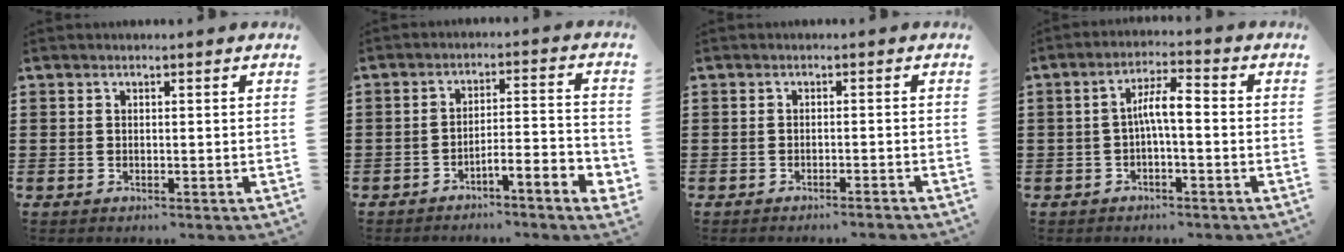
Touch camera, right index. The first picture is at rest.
{"total": 4.7, "force": [-4.0, -0.1, 2.4], "torque": [-0.041, -0.007, -0.079]}
{"total": 1.3, "force": [-1.1, -0.5, 0.5], "torque": [-0.008, -0.002, -0.021]}
{"total": 4.3, "force": [-0.5, 1.0, 4.1], "torque": [-0.077, 0.011, -0.013]}